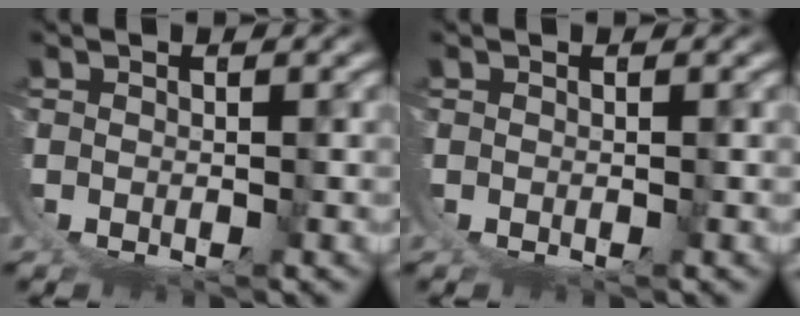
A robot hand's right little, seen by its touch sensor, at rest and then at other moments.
{"total": 0.0}